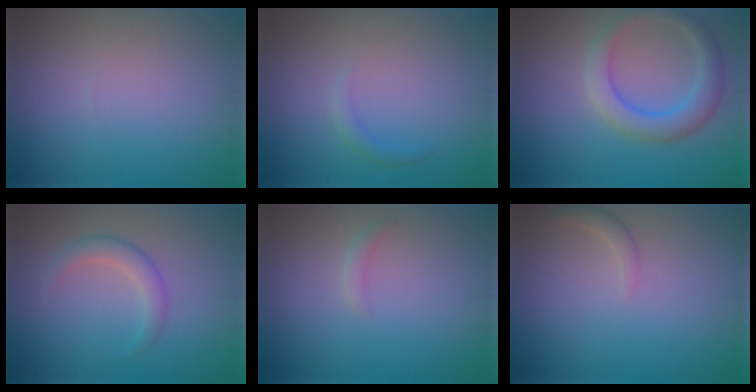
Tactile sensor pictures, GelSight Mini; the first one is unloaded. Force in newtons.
{"total": 1.0, "press": 1.0, "slide": 0.1}
{"total": 4.1, "press": 4.1, "slide": 0.2}
{"total": 2.3, "press": 2.3, "slide": 0.2}
{"total": 0.8, "press": 0.8, "slide": 0.1}
{"total": 1.2, "press": 1.2, "slide": 0.1}